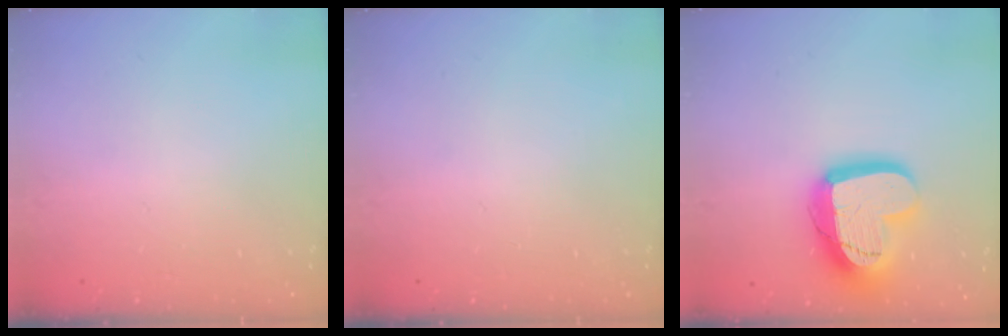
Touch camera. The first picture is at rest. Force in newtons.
{"total": 0.0}
{"total": 19.5, "press": 19.4, "slide": 1.4}